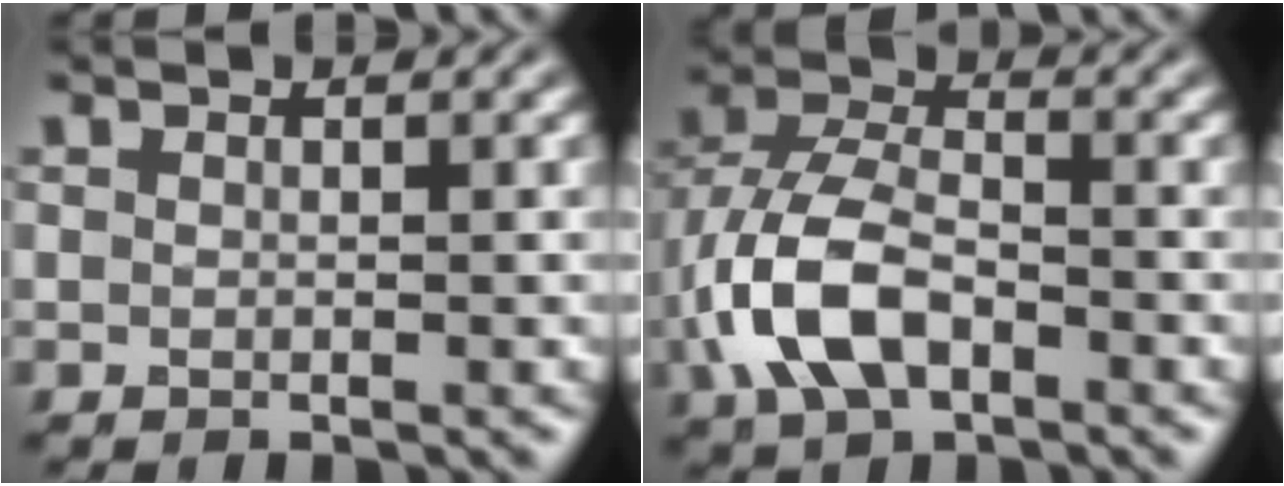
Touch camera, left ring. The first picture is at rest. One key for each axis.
{"total": 7.6, "fx": -2.7, "fy": 4.2, "fz": 5.7, "tx": -0.131, "ty": 0.005, "tz": -0.063}